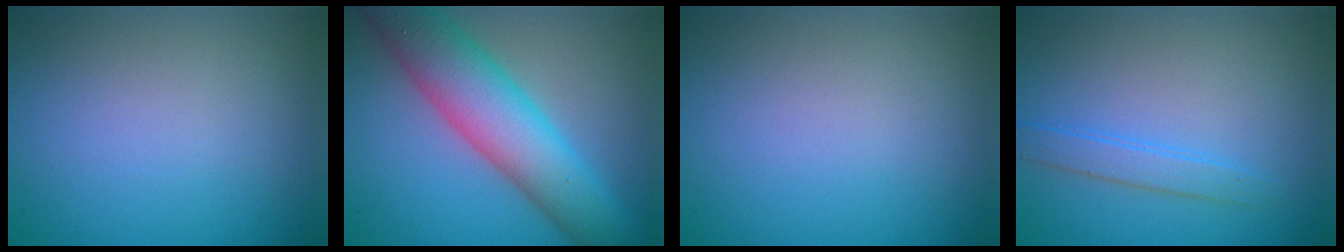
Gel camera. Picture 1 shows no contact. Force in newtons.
{"total": 8.9, "press": 8.9, "slide": 0.2}
{"total": 0.0}
{"total": 1.9, "press": 1.9, "slide": 0.1}